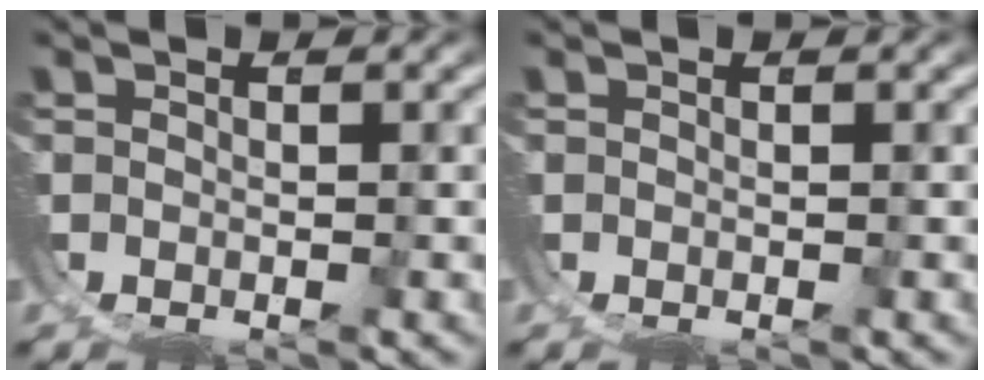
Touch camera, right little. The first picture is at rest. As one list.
[{"total": 0.0}]